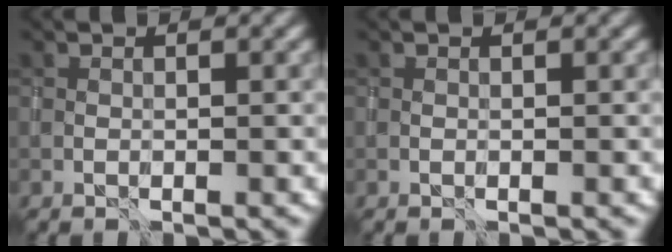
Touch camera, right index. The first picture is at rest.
{"total": 0.0}